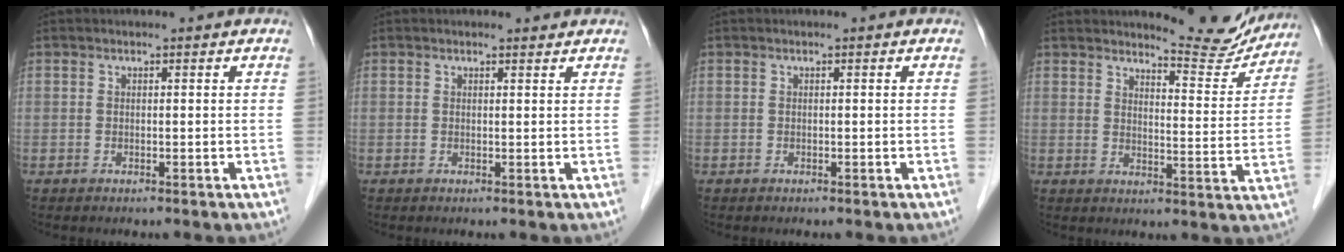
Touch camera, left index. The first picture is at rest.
{"total": 1.1, "force": [1.0, 0.2, 0.1], "torque": [-0.010, -0.004, 0.013]}
{"total": 0.0}
{"total": 8.8, "force": [8.7, 0.9, 0.9], "torque": [-0.008, -0.034, 0.107]}